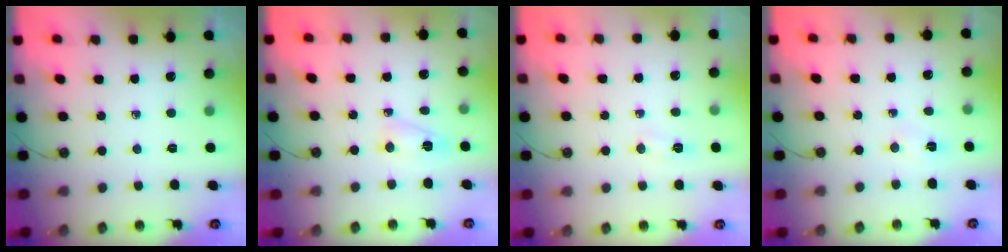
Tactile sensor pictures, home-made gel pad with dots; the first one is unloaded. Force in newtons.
{"total": 3.2, "press": 3.1, "slide": 0.3}
{"total": 4.6, "press": 4.6, "slide": 0.5}
{"total": 2.7, "press": 1.1, "slide": 2.5}